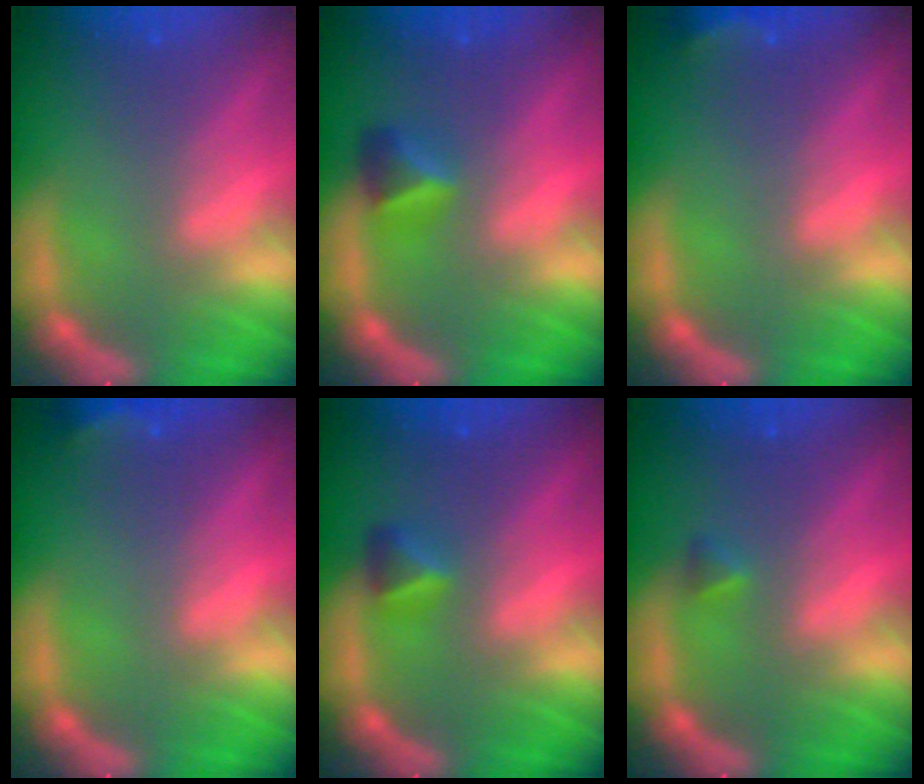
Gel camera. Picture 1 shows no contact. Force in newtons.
{"total": 2.4}
{"total": 2.4}
{"total": 2.4}
{"total": 1.9}
{"total": 0.9}